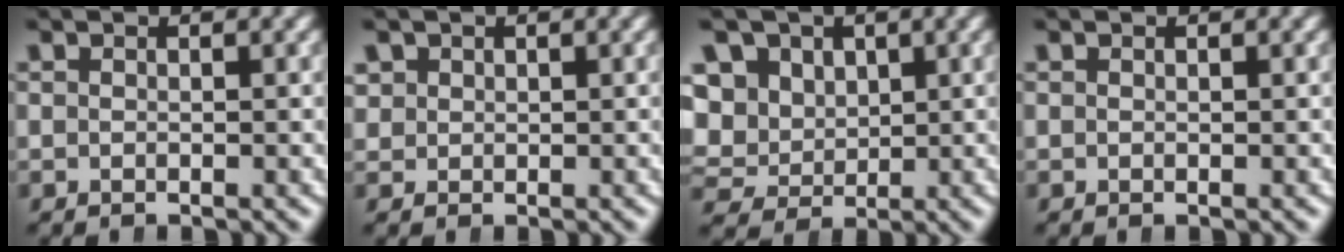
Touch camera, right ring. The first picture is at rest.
{"total": 1.8, "force": [1.0, 1.4, 0.5], "torque": [-0.014, -0.009, 0.029]}
{"total": 10.4, "force": [1.3, 9.3, 4.4], "torque": [-0.115, -0.030, 0.025]}
{"total": 0.0}